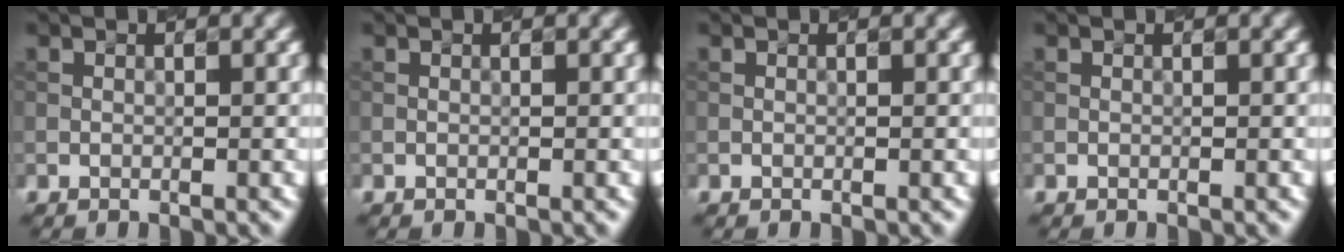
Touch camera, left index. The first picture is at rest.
{"total": 0.0}
{"total": 0.0}
{"total": 0.0}